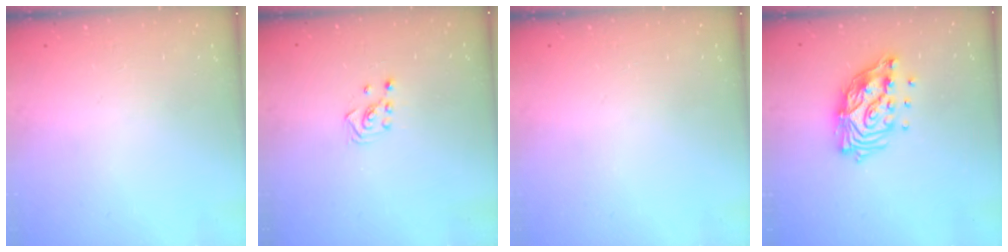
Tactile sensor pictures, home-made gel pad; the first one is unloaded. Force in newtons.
{"total": 2.5, "press": 2.4, "slide": 0.8}
{"total": 0.0}
{"total": 13.6, "press": 13.5, "slide": 1.5}